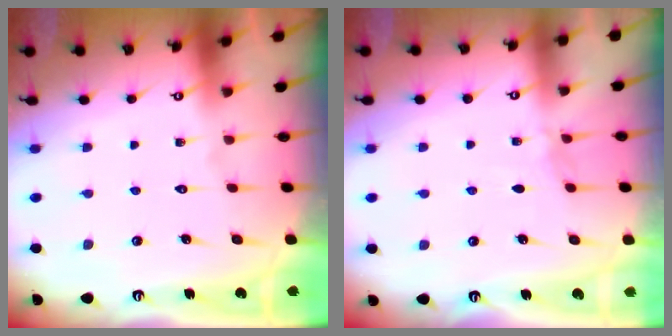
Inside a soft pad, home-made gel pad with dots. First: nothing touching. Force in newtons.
{"total": 3.0, "press": 2.9, "slide": 0.5}